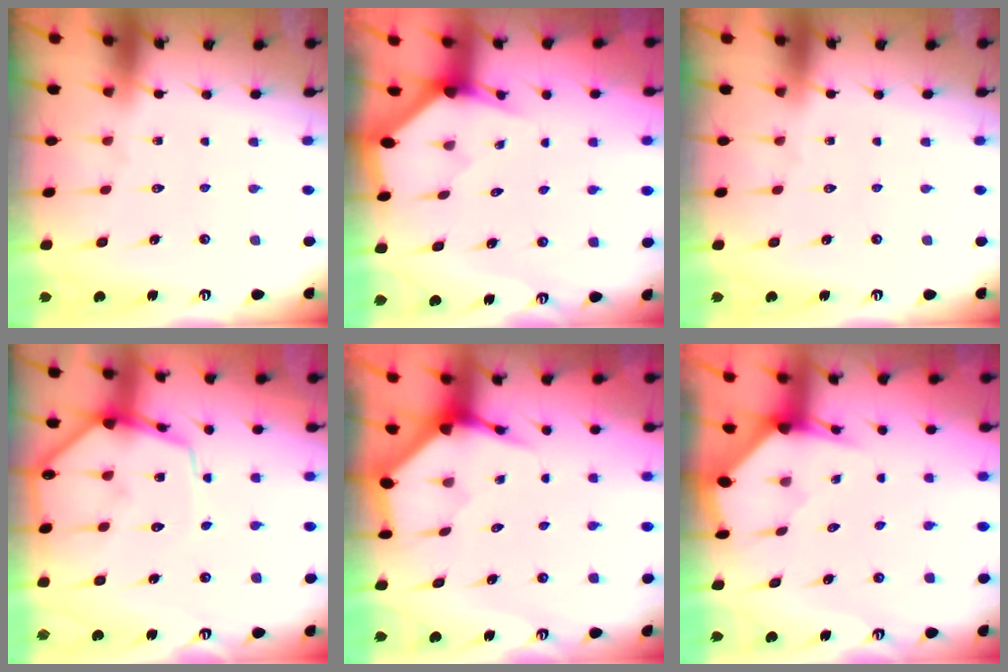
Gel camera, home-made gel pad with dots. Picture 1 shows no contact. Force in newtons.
{"total": 2.3, "press": 2.3, "slide": 0.1}
{"total": 0.0}
{"total": 12.6, "press": 12.6, "slide": 1.0}
{"total": 4.0, "press": 3.9, "slide": 0.5}
{"total": 3.3, "press": 3.3, "slide": 0.3}